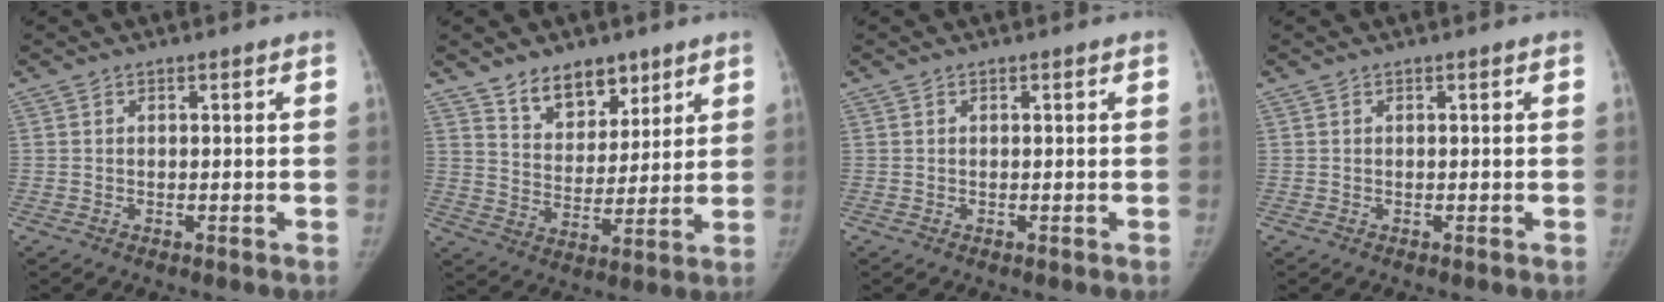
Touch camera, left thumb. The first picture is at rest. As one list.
[{"total": 9.9, "force": [6.9, 5.8, 3.9], "torque": [-0.021, -0.048, 0.123]}, {"total": 0.0}, {"total": 0.0}]